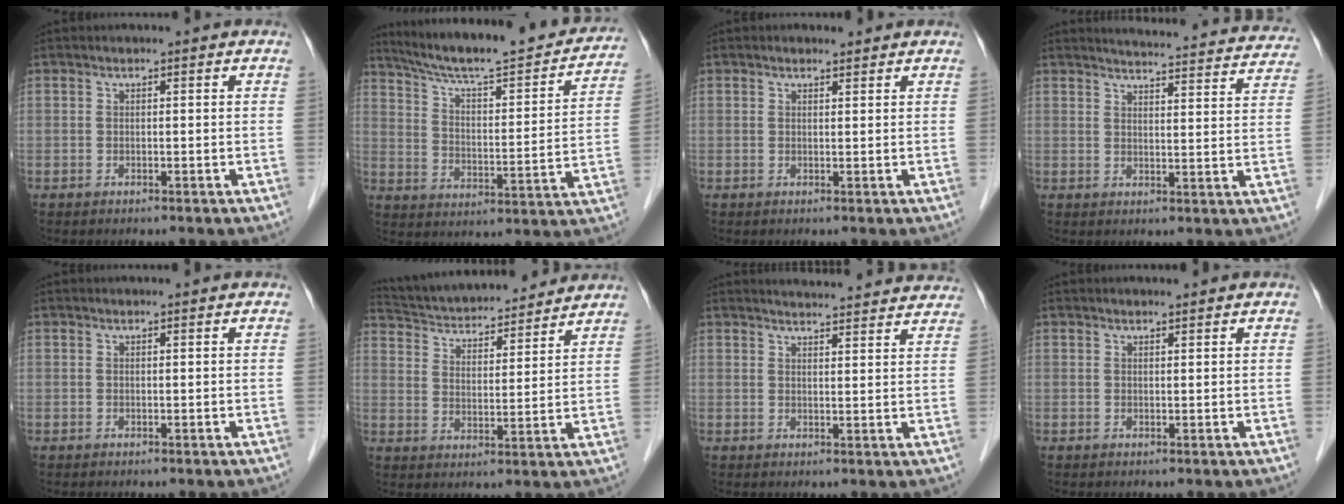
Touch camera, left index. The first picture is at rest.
{"total": 24.6, "force": [21.8, 3.3, 11.0], "torque": [-0.172, -0.015, 0.300]}
{"total": 1.1, "force": [1.0, 0.4, 0.3], "torque": [-0.012, 0.000, 0.014]}
{"total": 20.8, "force": [20.0, 2.3, 5.5], "torque": [-0.064, -0.042, 0.224]}
{"total": 0.6, "force": [0.6, 0.0, 0.2], "torque": [-0.004, 0.006, 0.008]}
{"total": 18.1, "force": [16.8, 3.2, 5.8], "torque": [-0.101, 0.025, 0.258]}
{"total": 15.3, "force": [14.7, 1.7, 3.9], "torque": [-0.042, 0.000, 0.168]}
{"total": 1.0, "force": [1.0, 0.1, 0.4], "torque": [-0.008, 0.003, 0.017]}